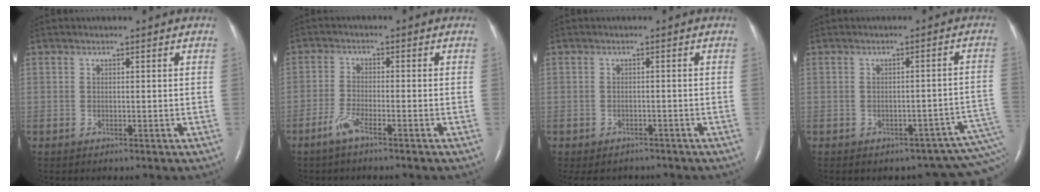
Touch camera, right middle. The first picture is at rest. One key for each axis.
{"total": 3.5, "fx": -2.5, "fy": 0.3, "fz": 2.4, "tx": -0.060, "ty": -0.005, "tz": -0.054}
{"total": 5.7, "fx": -5.0, "fy": 2.7, "fz": 0.8, "tx": -0.010, "ty": -0.001, "tz": -0.061}
{"total": 9.1, "fx": -4.2, "fy": 4.9, "fz": 6.3, "tx": -0.053, "ty": 0.030, "tz": -0.042}